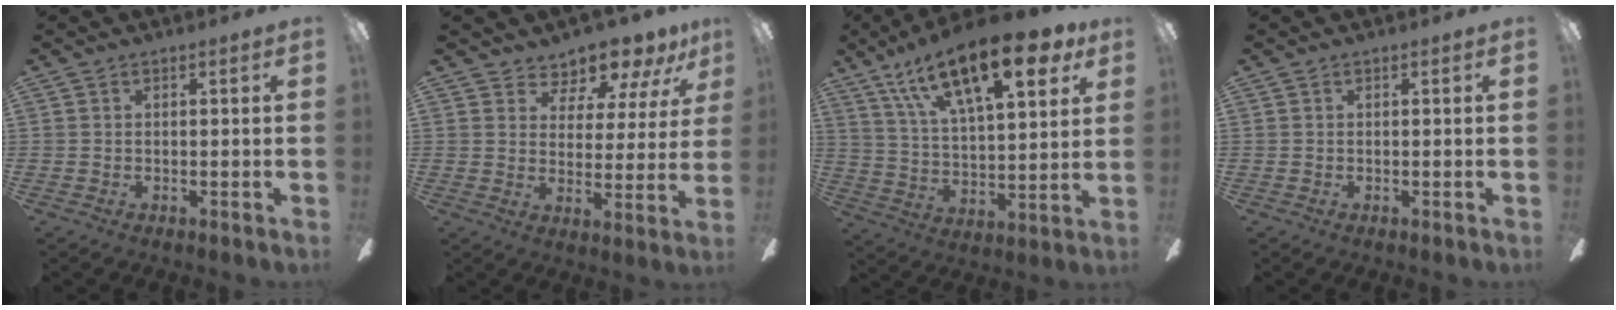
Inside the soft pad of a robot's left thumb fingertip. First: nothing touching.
{"total": 9.9, "force": [9.1, 3.0, 2.3], "torque": [-0.040, -0.081, 0.166]}
{"total": 23.1, "force": [14.0, 8.7, 16.2], "torque": [-0.264, -0.059, 0.231]}
{"total": 0.0}